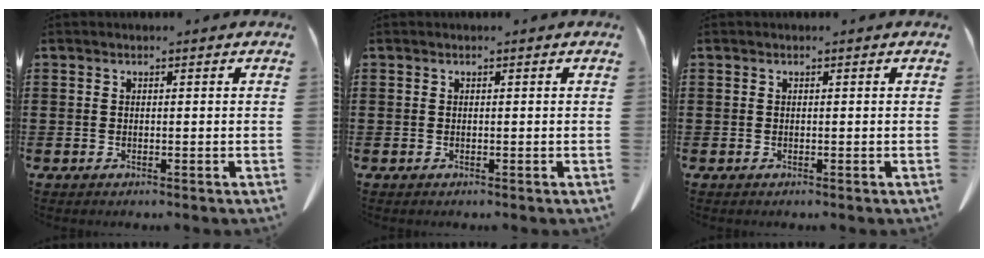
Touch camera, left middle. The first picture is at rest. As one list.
[{"total": 0.0}, {"total": 0.0}]